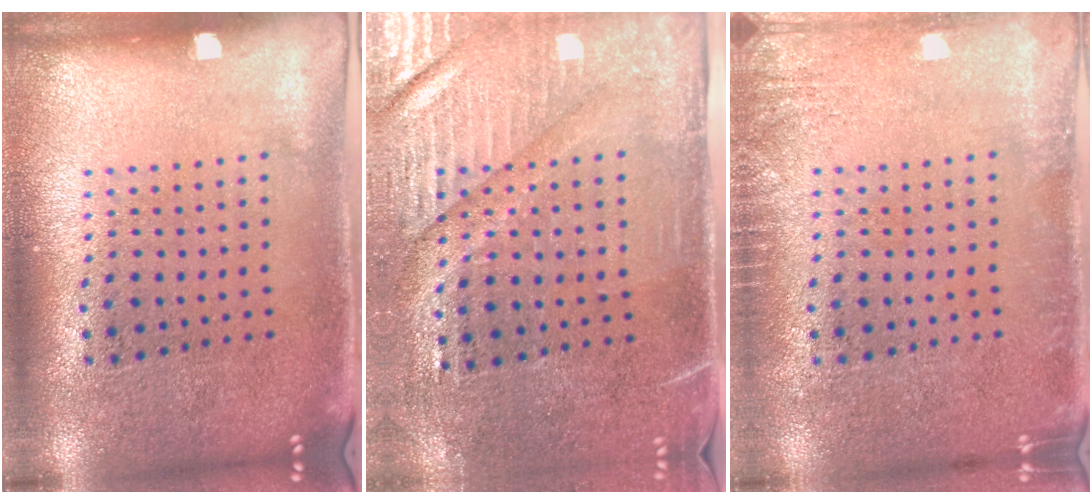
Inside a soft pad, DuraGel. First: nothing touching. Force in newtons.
{"total": 3.5, "press": 3.2, "slide": 1.4}
{"total": 1.6, "press": 1.6, "slide": 0.2}